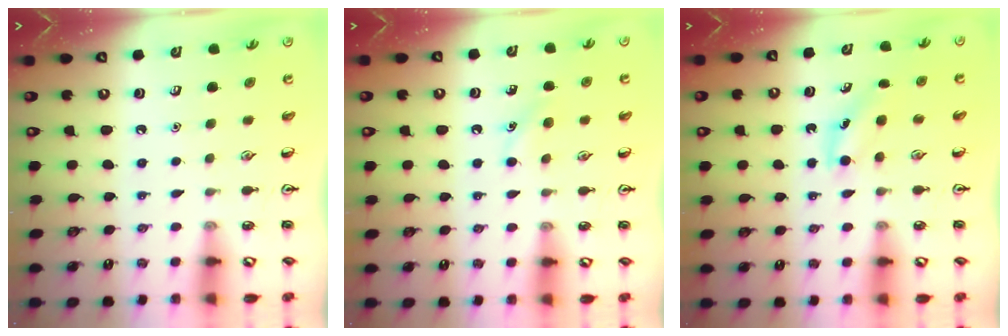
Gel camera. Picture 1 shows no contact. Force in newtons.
{"total": 5.8, "press": 5.7, "slide": 1.4}
{"total": 3.6, "press": 3.3, "slide": 1.4}